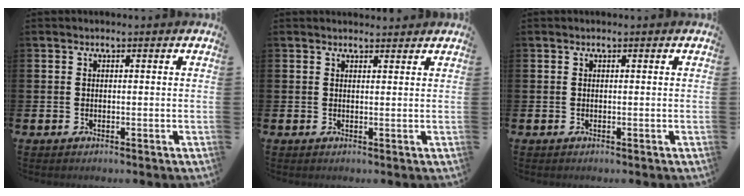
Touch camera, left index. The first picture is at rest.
{"total": 1.2, "force": [1.2, 0.3, 0.1], "torque": [0.008, -0.004, 0.019]}
{"total": 0.0}